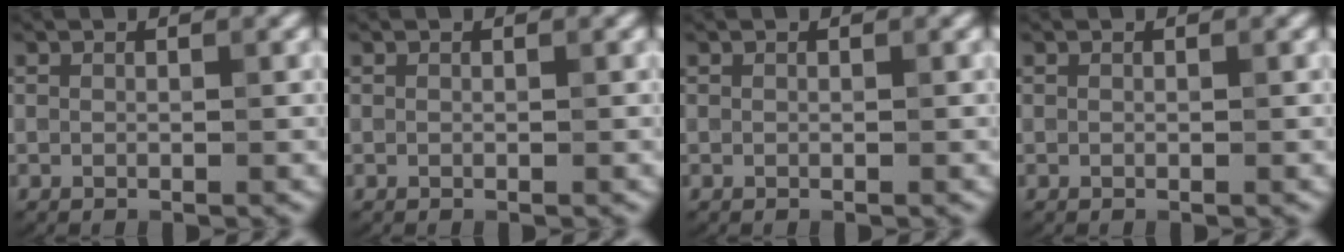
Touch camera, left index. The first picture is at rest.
{"total": 0.0}
{"total": 0.0}
{"total": 0.0}